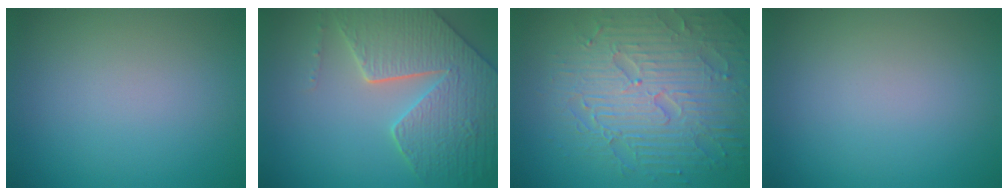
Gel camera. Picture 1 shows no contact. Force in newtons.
{"total": 8.0, "press": 6.3, "slide": 5.0}
{"total": 8.4, "press": 6.1, "slide": 5.8}
{"total": 0.0}